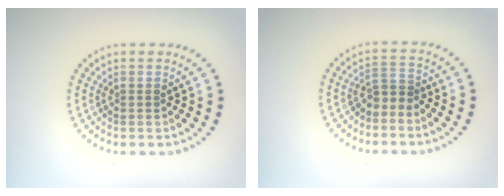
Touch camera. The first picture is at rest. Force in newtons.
{"total": 1.7, "press": 1.1, "slide": 1.3}